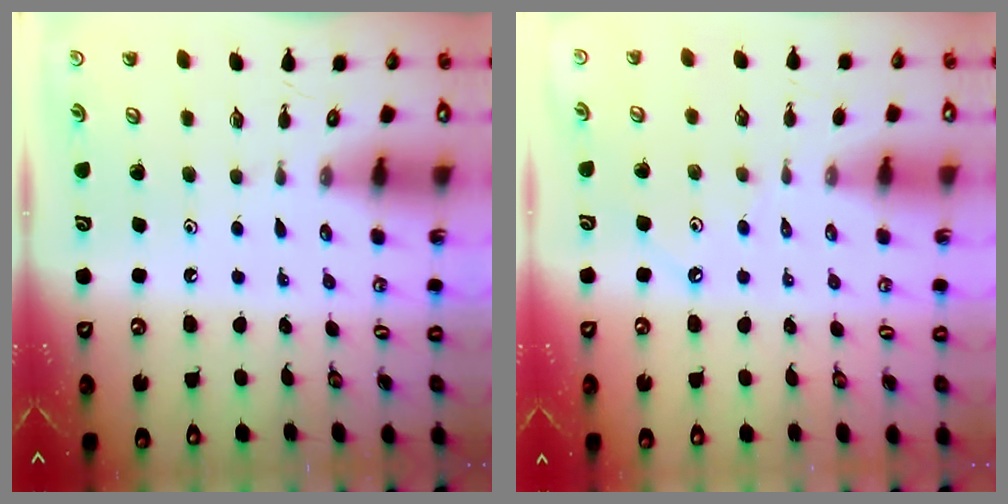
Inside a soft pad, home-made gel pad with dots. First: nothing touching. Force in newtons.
{"total": 1.0, "press": 0.9, "slide": 0.3}